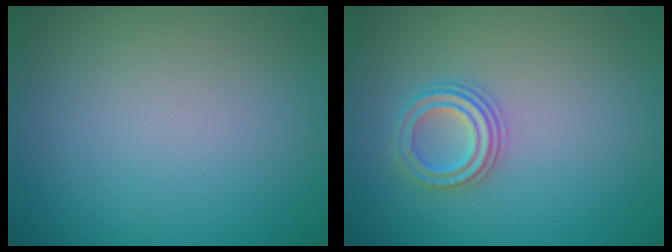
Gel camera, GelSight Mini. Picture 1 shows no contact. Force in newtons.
{"total": 2.2, "press": 2.1, "slide": 0.7}